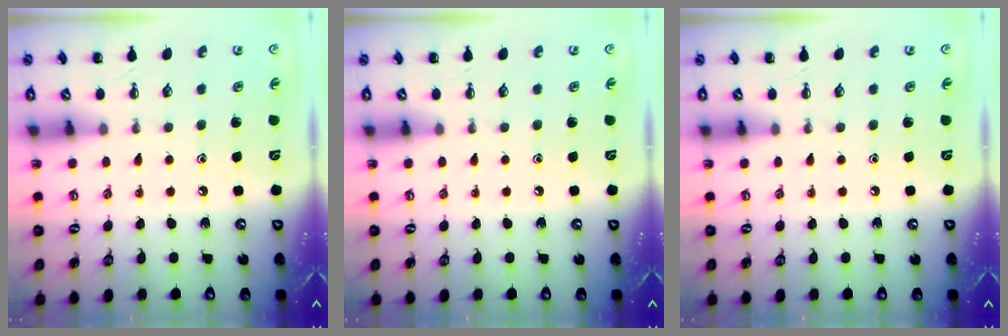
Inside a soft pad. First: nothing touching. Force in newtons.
{"total": 0.0}
{"total": 0.0}